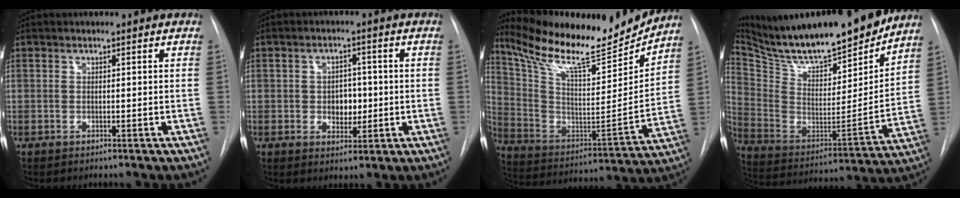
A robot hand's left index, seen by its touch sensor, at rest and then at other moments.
{"total": 4.5, "force": [-1.1, 3.1, 3.1], "torque": [-0.036, 0.000, -0.010]}
{"total": 21.2, "force": [18.6, 3.6, 9.6], "torque": [-0.176, -0.031, 0.303]}
{"total": 26.0, "force": [22.6, 4.6, 11.9], "torque": [-0.228, -0.038, 0.355]}